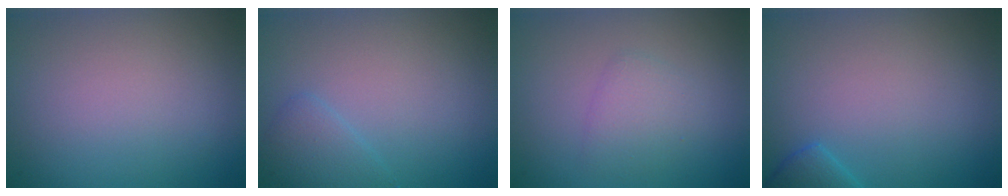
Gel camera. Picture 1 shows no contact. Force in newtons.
{"total": 1.7, "press": 1.7, "slide": 0.1}
{"total": 1.8, "press": 1.8, "slide": 0.1}
{"total": 1.8, "press": 1.8, "slide": 0.1}